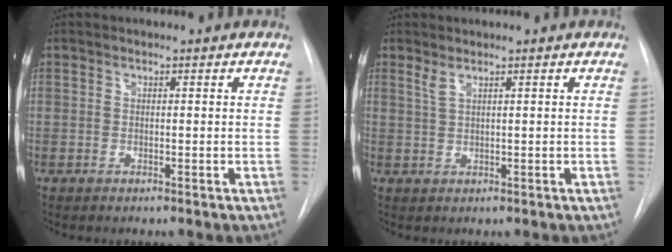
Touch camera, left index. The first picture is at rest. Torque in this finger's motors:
{"motor_torque": [0.07, -0.09, 0.02, 0.04]}